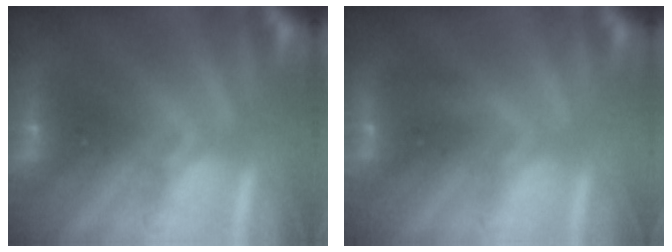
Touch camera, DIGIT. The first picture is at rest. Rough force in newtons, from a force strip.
{"total": 2.9}